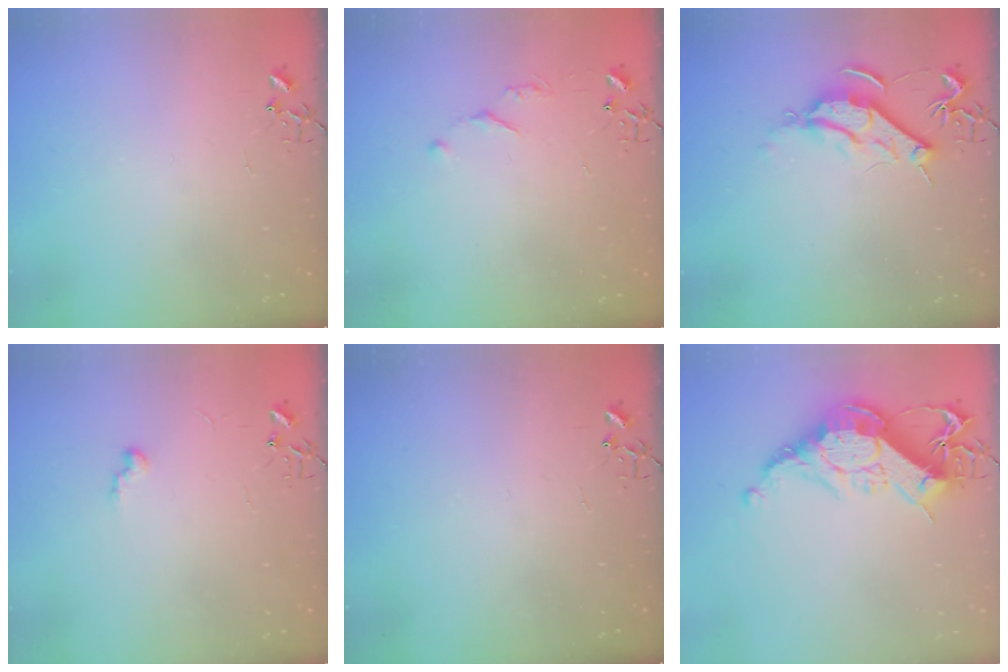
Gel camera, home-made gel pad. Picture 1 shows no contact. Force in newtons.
{"total": 4.3, "press": 4.3, "slide": 0.7}
{"total": 9.1, "press": 9.0, "slide": 0.8}
{"total": 5.3, "press": 5.3, "slide": 0.5}
{"total": 0.0}
{"total": 18.5, "press": 18.4, "slide": 1.5}